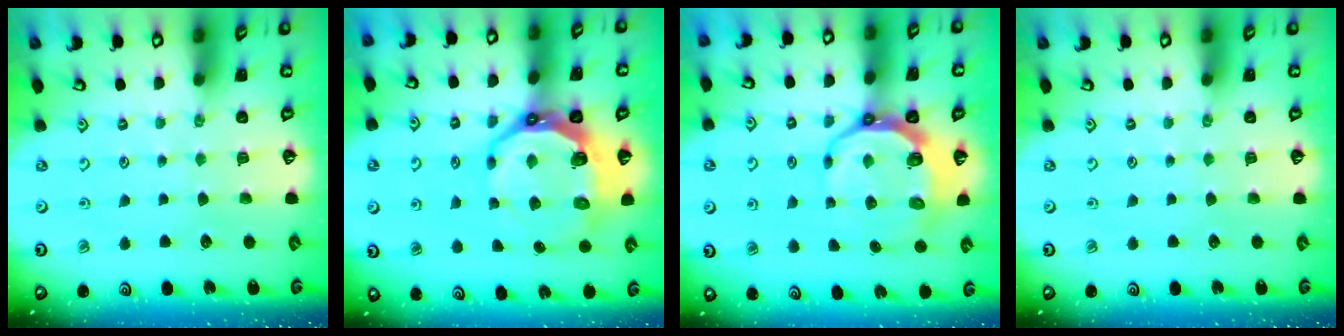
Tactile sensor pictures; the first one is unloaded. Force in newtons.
{"total": 12.7, "press": 11.7, "slide": 5.0}
{"total": 10.2, "press": 9.4, "slide": 3.9}
{"total": 0.0}